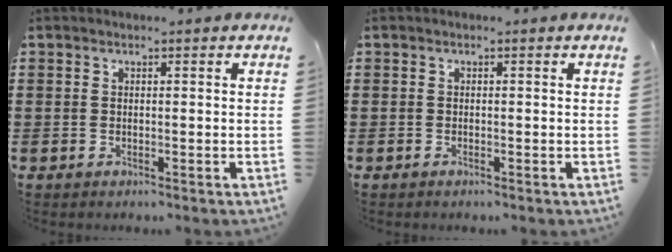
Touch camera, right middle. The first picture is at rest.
{"total": 0.0}